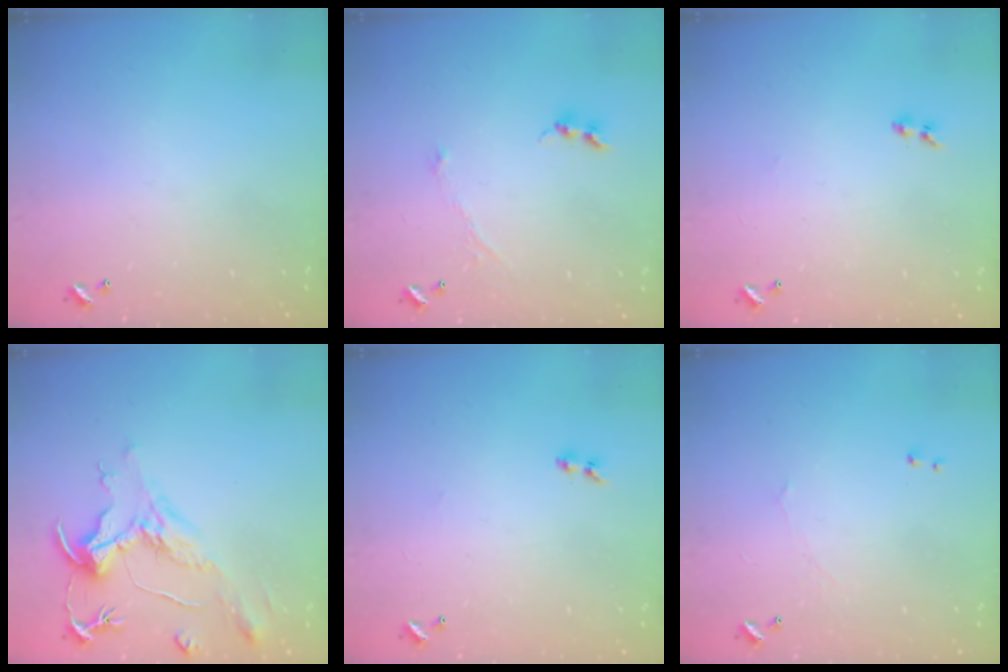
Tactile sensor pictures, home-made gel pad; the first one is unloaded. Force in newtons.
{"total": 1.2, "press": 1.2, "slide": 0.1}
{"total": 1.3, "press": 1.1, "slide": 0.7}
{"total": 2.2, "press": 1.7, "slide": 1.4}
{"total": 1.3, "press": 1.1, "slide": 0.7}
{"total": 0.7, "press": 0.1, "slide": 0.7}